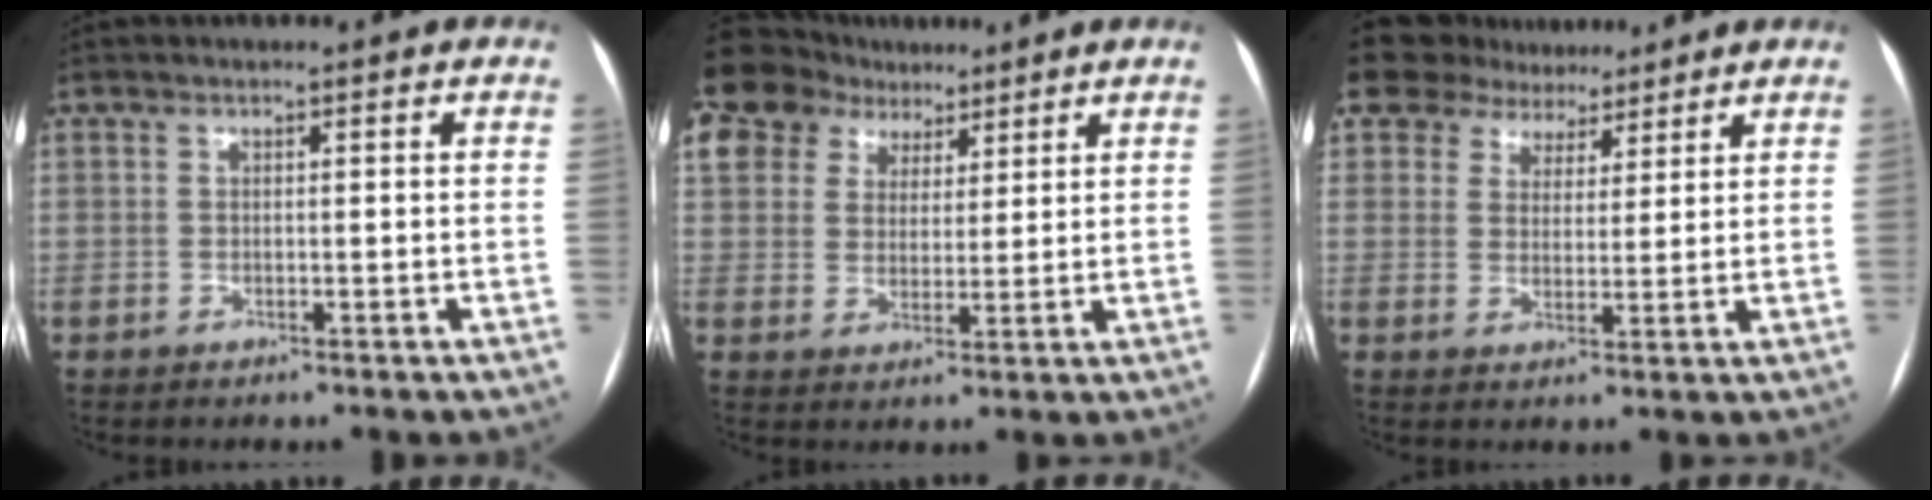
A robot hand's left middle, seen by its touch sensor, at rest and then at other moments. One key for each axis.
{"total": 14.6, "fx": 9.8, "fy": 9.6, "fz": 5.0, "tx": -0.143, "ty": 0.055, "tz": 0.183}
{"total": 6.2, "fx": 5.8, "fy": 1.9, "fz": -0.5, "tx": 0.027, "ty": 0.000, "tz": 0.088}